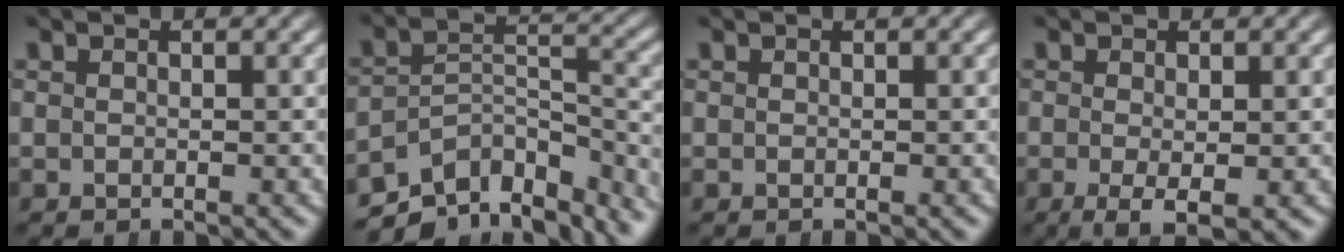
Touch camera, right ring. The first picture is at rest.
{"total": 11.0, "force": [-7.2, 5.9, 6.0], "torque": [-0.085, -0.037, -0.101]}
{"total": 0.0}
{"total": 3.9, "force": [-2.1, 1.5, 2.9], "torque": [-0.056, -0.028, -0.020]}